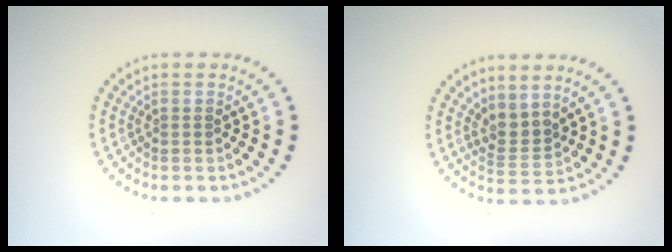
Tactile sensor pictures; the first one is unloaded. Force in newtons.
{"total": 2.1, "press": 1.3, "slide": 1.6}